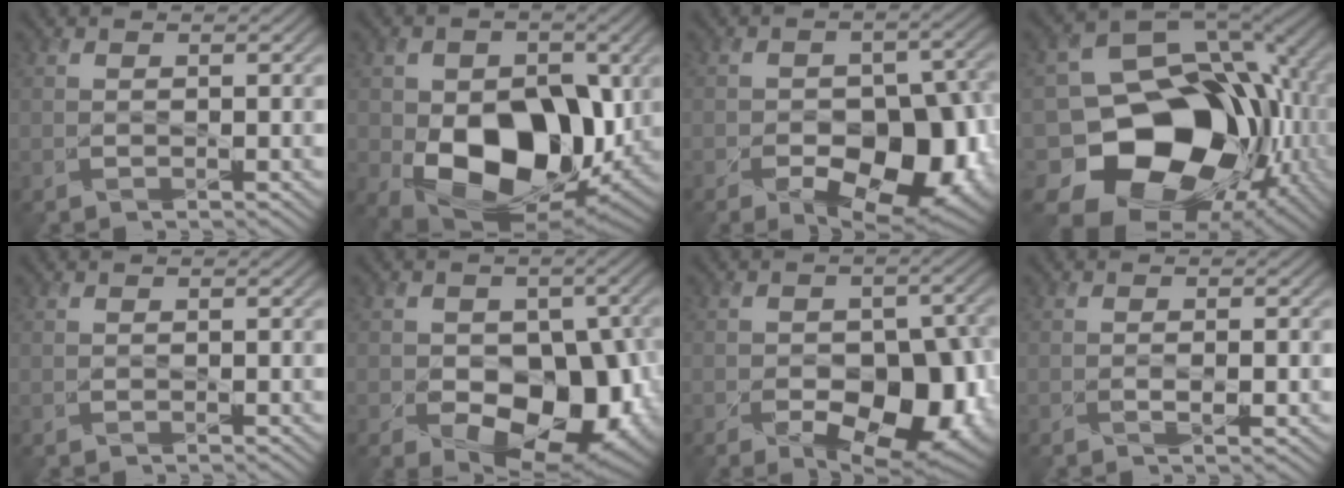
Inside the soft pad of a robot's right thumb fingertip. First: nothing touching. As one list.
[{"total": 14.2, "force": [-2.0, 9.8, 10.1], "torque": [-0.159, -0.040, -0.029]}, {"total": 13.2, "force": [-5.2, 8.0, 9.1], "torque": [-0.115, -0.029, -0.068]}, {"total": 17.9, "force": [-3.8, 13.9, 10.7], "torque": [-0.193, -0.047, -0.051]}, {"total": 0.0}, {"total": 12.3, "force": [-3.6, 8.0, 8.6], "torque": [-0.108, -0.024, -0.053]}, {"total": 13.0, "force": [-5.1, 7.8, 9.0], "torque": [-0.115, -0.031, -0.061]}, {"total": 1.7, "force": [-0.7, 0.6, 1.4], "torque": [-0.021, -0.005, -0.012]}]